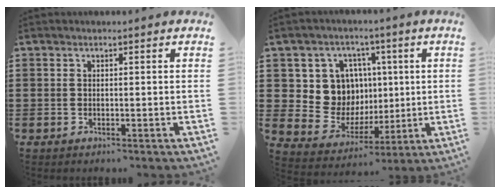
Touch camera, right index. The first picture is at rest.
{"total": 9.8, "force": [2.2, 9.3, 2.4], "torque": [-0.065, -0.017, 0.051]}